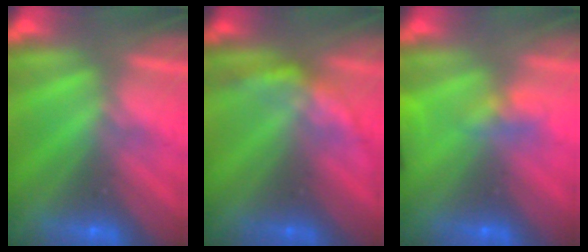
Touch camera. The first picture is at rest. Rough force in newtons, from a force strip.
{"total": 2.2}
{"total": 4.7}